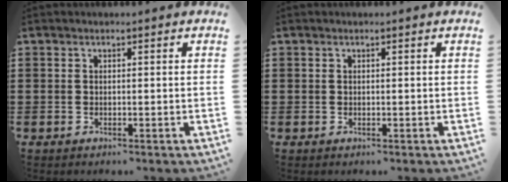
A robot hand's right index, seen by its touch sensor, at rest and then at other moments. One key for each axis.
{"total": 0.0}